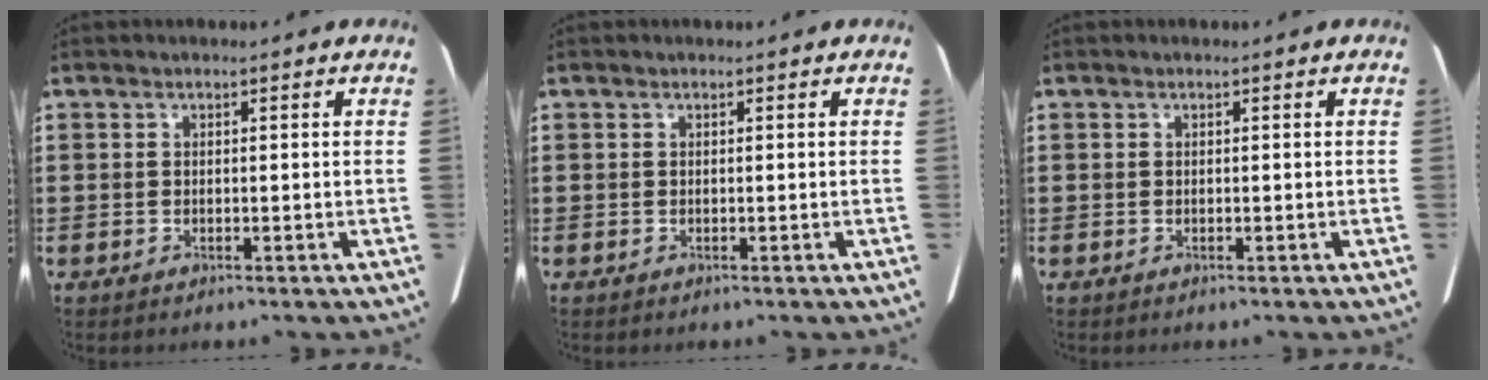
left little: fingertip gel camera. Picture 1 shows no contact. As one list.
[{"total": 0.0}, {"total": 0.0}]